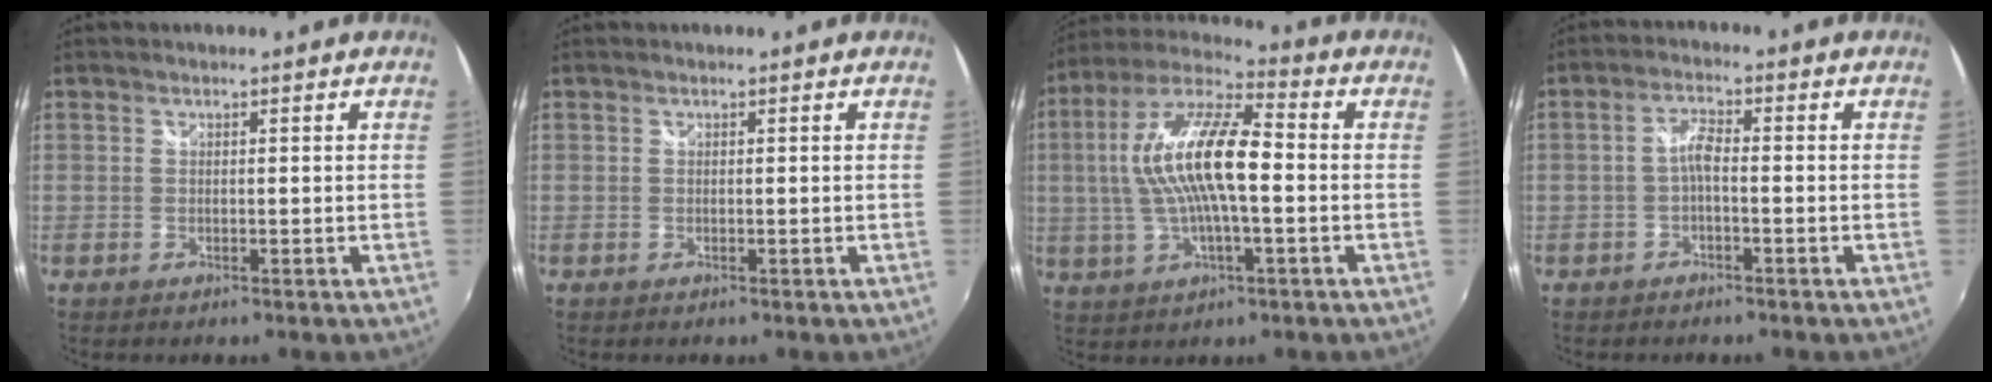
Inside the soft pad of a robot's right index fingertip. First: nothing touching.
{"total": 0.0}
{"total": 16.1, "force": [0.1, 4.7, 15.4], "torque": [-0.294, 0.014, -0.007]}
{"total": 2.9, "force": [-1.1, 0.7, 2.6], "torque": [-0.056, 0.008, -0.022]}